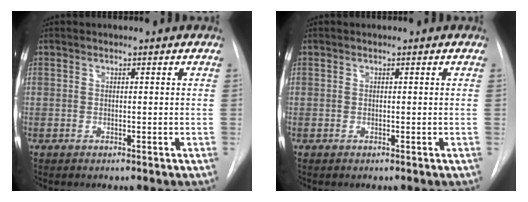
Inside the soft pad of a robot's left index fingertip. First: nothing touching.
{"total": 0.0}